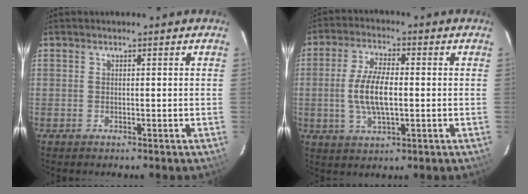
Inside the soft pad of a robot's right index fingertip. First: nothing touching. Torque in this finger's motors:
{"motor_torque": [1.32, -0.42, 0.77, 0.18]}